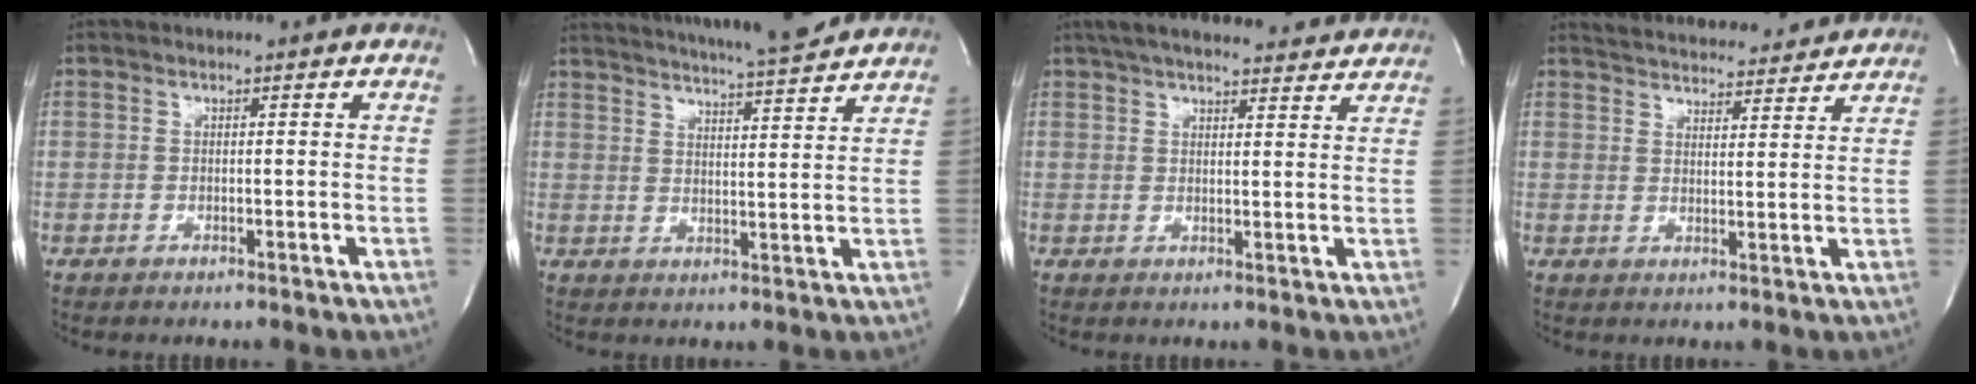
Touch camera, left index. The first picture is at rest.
{"total": 15.6, "force": [14.3, 0.8, 6.3], "torque": [-0.108, 0.002, 0.198]}
{"total": 16.3, "force": [14.6, 3.1, 6.5], "torque": [-0.096, 0.034, 0.196]}
{"total": 13.5, "force": [13.0, 2.2, 2.8], "torque": [-0.037, 0.011, 0.167]}